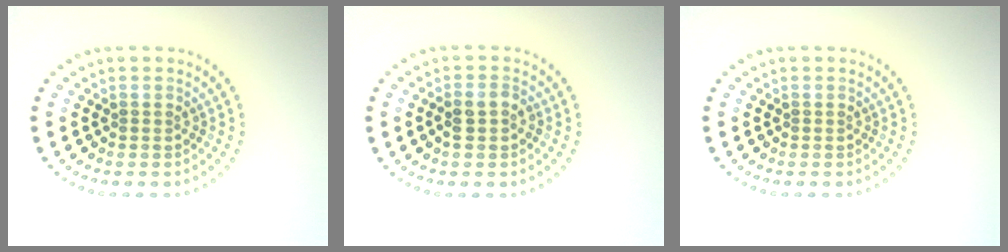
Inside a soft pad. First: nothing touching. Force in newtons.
{"total": 2.0, "press": 1.9, "slide": 0.5}
{"total": 0.0}